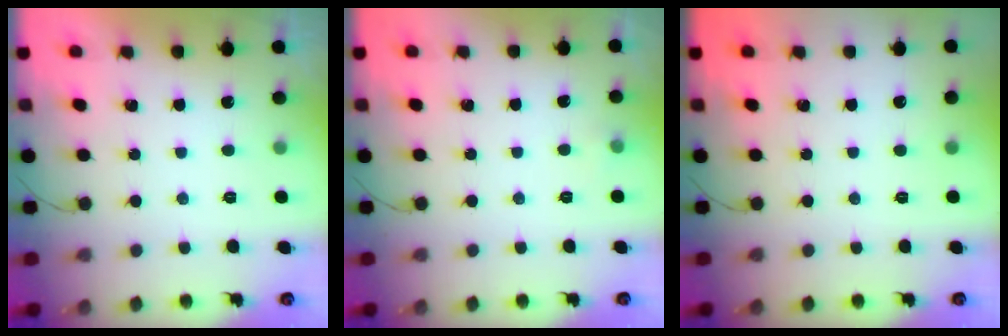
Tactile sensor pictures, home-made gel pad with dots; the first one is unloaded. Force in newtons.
{"total": 3.1, "press": 2.8, "slide": 1.4}
{"total": 0.0}